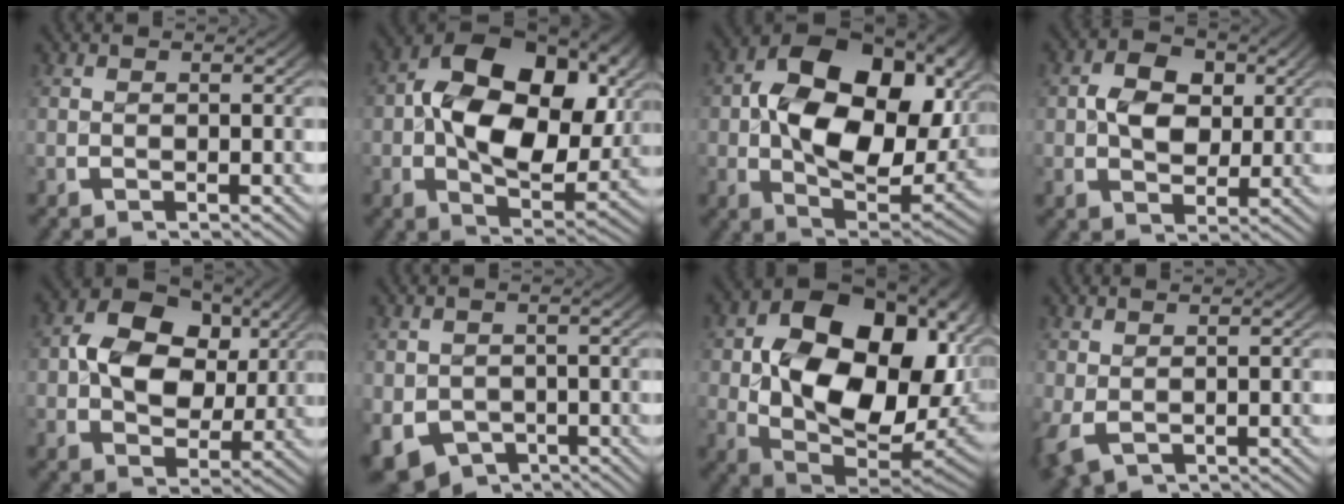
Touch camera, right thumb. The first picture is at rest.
{"total": 16.9, "force": [1.3, 11.5, 12.4], "torque": [-0.221, -0.027, 0.018]}
{"total": 19.4, "force": [2.0, 13.0, 14.3], "torque": [-0.255, -0.030, 0.031]}
{"total": 5.6, "force": [0.8, 4.4, 3.5], "torque": [-0.058, -0.018, 0.018]}
{"total": 10.1, "force": [1.4, 7.9, 6.1], "torque": [-0.120, -0.021, 0.022]}
{"total": 7.6, "force": [-4.1, 5.7, 2.9], "torque": [-0.077, -0.048, -0.051]}
{"total": 24.5, "force": [1.2, 16.9, 17.7], "torque": [-0.317, -0.059, 0.038]}
{"total": 1.9, "force": [-0.3, 1.5, 1.1], "torque": [-0.028, -0.013, 0.007]}